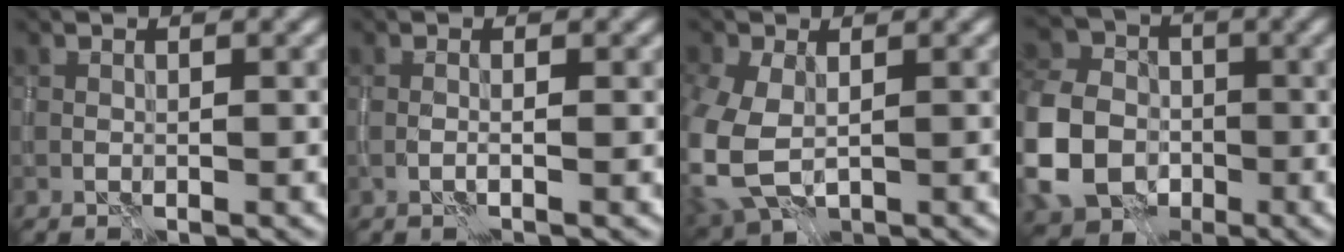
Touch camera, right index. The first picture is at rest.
{"total": 1.1, "force": [-0.2, 0.1, 1.1], "torque": [-0.018, -0.005, -0.009]}
{"total": 7.2, "force": [-1.4, 4.8, 5.2], "torque": [-0.150, -0.024, -0.017]}
{"total": 9.8, "force": [-2.9, 7.8, 5.3], "torque": [-0.130, -0.008, -0.074]}